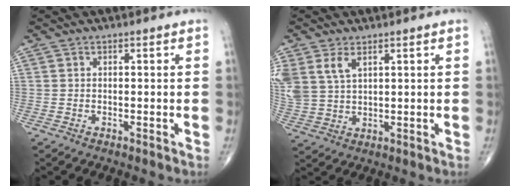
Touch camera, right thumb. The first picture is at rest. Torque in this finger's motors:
{"motor_torque": [0.11, 0.06, 0.66, 0.50, 0.05]}